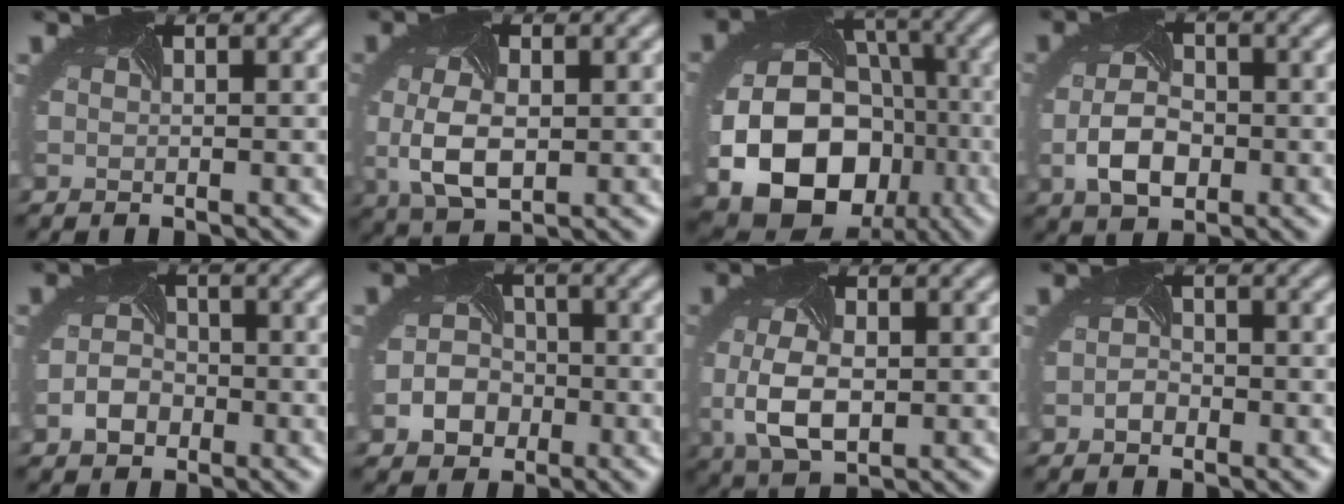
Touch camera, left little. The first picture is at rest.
{"total": 4.5, "force": [-0.4, 2.6, 3.7], "torque": [-0.092, -0.008, -0.006]}
{"total": 16.8, "force": [-5.0, 13.5, 8.7], "torque": [-0.171, -0.056, -0.089]}
{"total": 4.6, "force": [-1.0, 2.9, 3.4], "torque": [-0.076, -0.008, -0.023]}
{"total": 2.6, "force": [-1.3, 2.0, 1.1], "torque": [-0.020, -0.003, -0.026]}
{"total": 3.7, "force": [-1.5, 3.0, 1.5], "torque": [-0.021, -0.004, -0.027]}
{"total": 5.0, "force": [-0.5, 2.9, 4.0], "torque": [-0.100, -0.010, -0.009]}
{"total": 1.1, "force": [-0.7, 0.7, 0.4], "torque": [-0.011, -0.002, -0.016]}